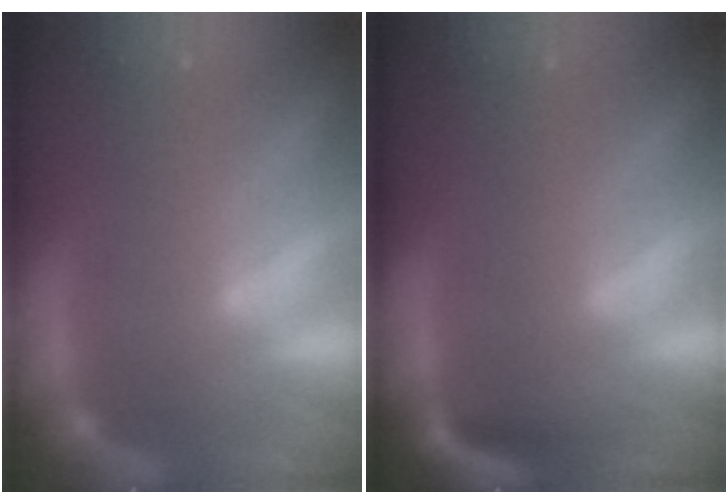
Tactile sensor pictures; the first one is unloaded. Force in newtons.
{"total": 3.0}